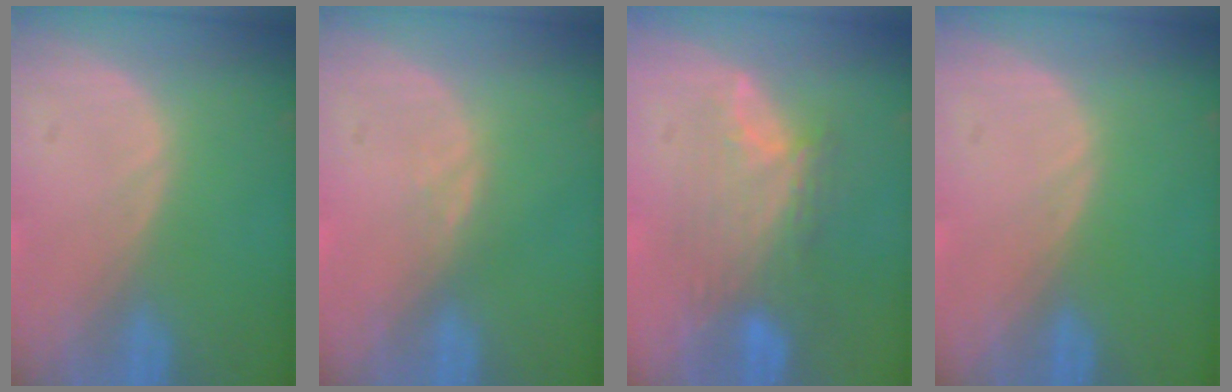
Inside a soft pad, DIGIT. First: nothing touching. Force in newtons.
{"total": 0.9, "press": 0.9, "slide": 0.4}
{"total": 7.6, "press": 7.3, "slide": 2.2}
{"total": 0.0}